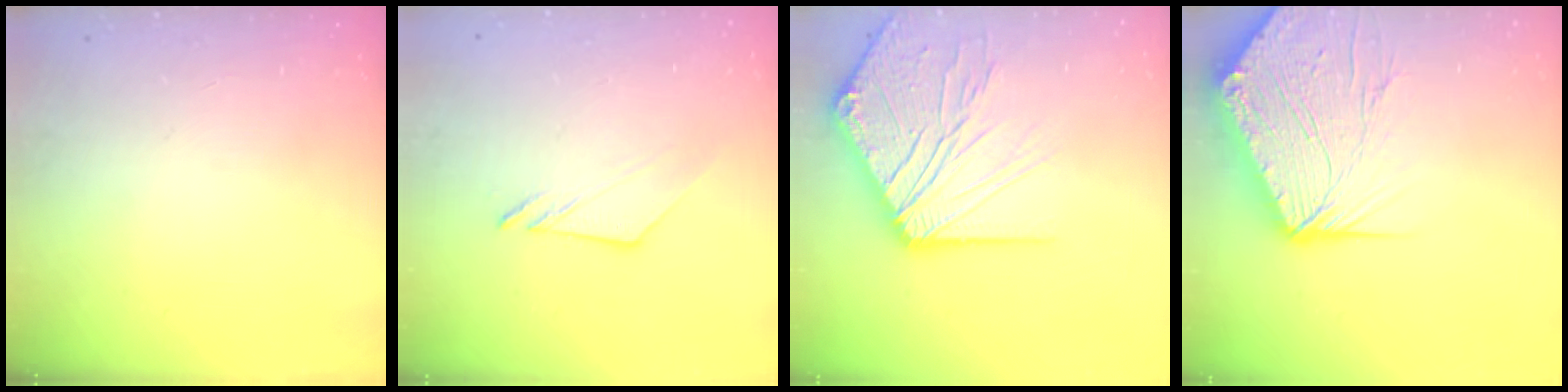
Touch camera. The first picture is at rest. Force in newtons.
{"total": 6.7, "press": 6.7, "slide": 0.1}
{"total": 19.9, "press": 19.8, "slide": 2.6}
{"total": 17.4, "press": 17.2, "slide": 2.1}